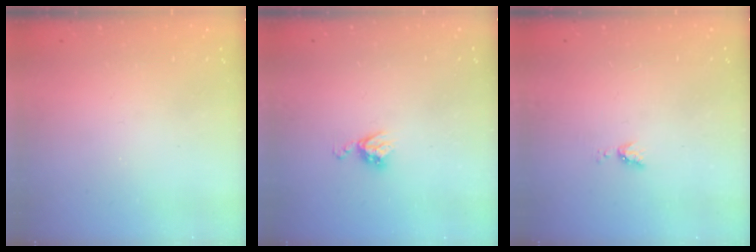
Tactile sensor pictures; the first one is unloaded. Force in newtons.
{"total": 5.6, "press": 5.6, "slide": 0.5}
{"total": 4.0, "press": 4.0, "slide": 0.5}